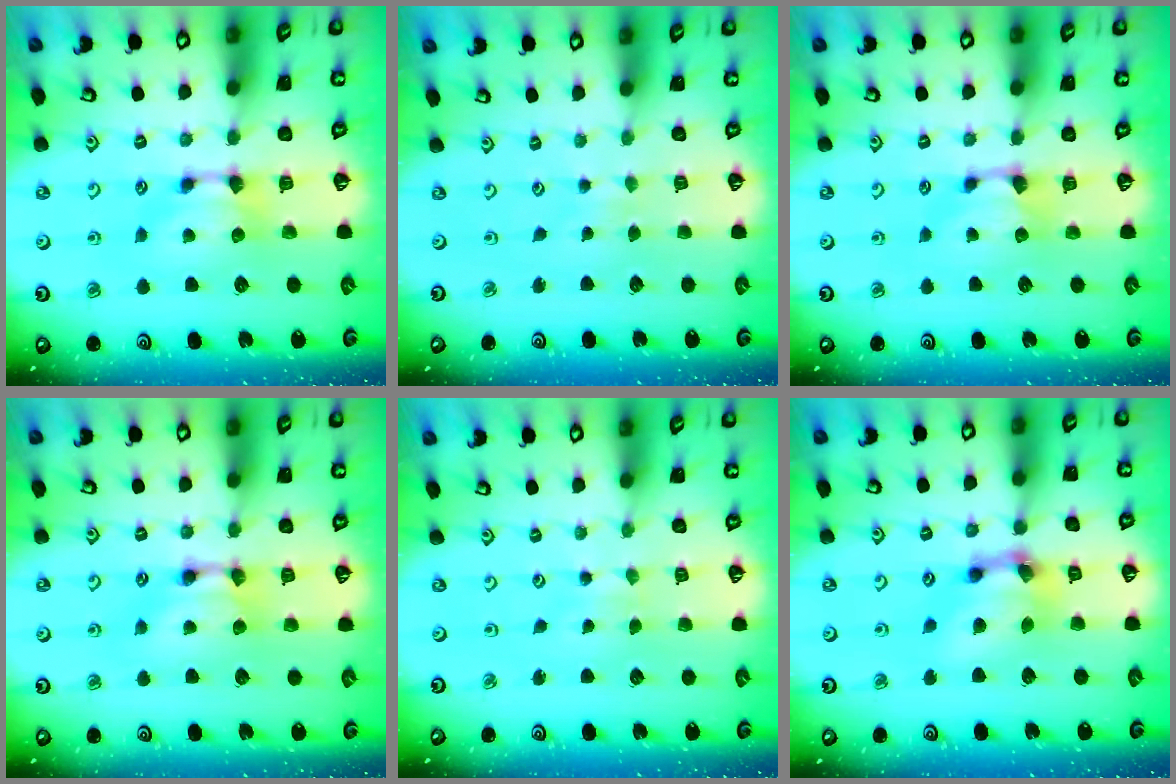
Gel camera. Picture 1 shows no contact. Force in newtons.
{"total": 4.0, "press": 4.0, "slide": 0.0}
{"total": 0.8, "press": 0.2, "slide": 0.8}
{"total": 1.8, "press": 1.8, "slide": 0.2}
{"total": 3.6, "press": 3.6, "slide": 0.1}
{"total": 6.5, "press": 6.0, "slide": 2.4}